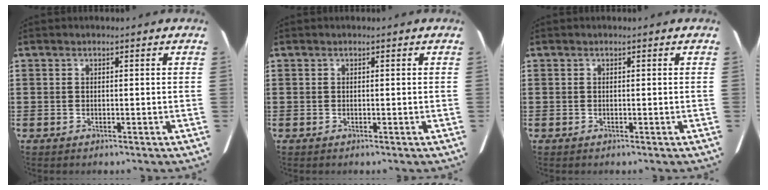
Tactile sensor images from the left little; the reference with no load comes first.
{"total": 0.0}
{"total": 0.0}